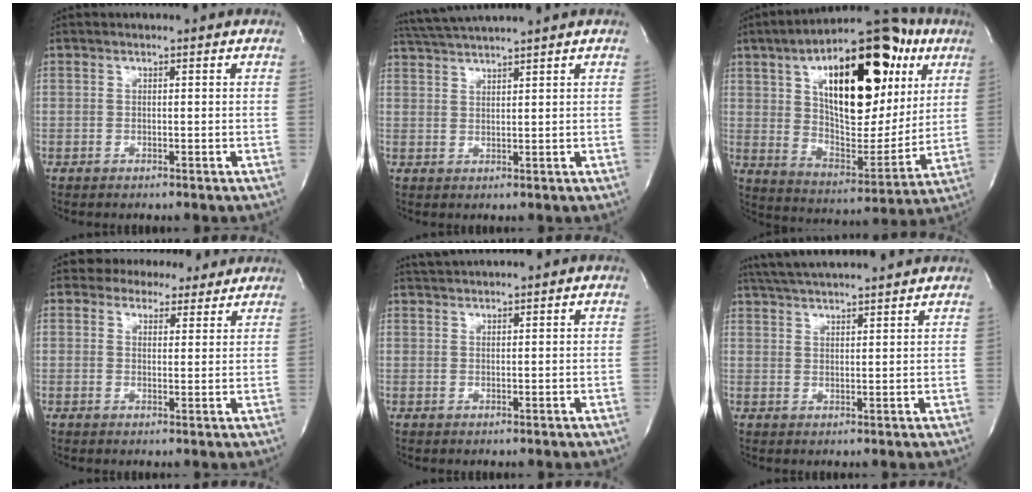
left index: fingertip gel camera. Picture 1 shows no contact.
{"total": 5.6, "force": [5.1, -1.6, 1.7], "torque": [-0.033, 0.012, 0.095]}
{"total": 26.4, "force": [9.9, 11.0, 21.8], "torque": [-0.354, 0.022, 0.150]}
{"total": 7.1, "force": [6.3, 3.2, 0.6], "torque": [0.003, 0.006, 0.067]}
{"total": 2.6, "force": [2.6, -0.3, 0.4], "torque": [-0.009, 0.018, 0.051]}
{"total": 11.4, "force": [10.5, 0.2, 4.4], "torque": [-0.086, 0.027, 0.158]}